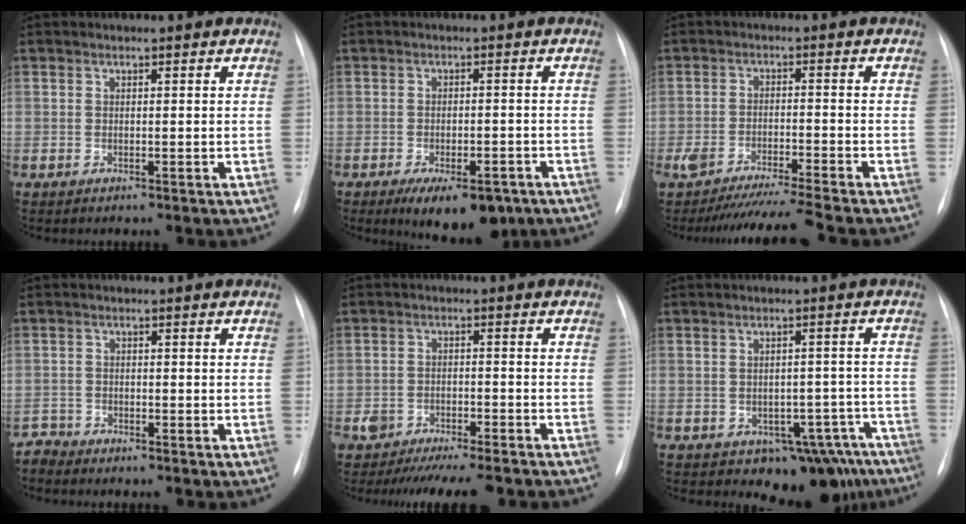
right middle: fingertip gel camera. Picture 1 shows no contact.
{"total": 9.6, "force": [-6.4, 3.7, 6.1], "torque": [-0.079, -0.005, -0.090]}
{"total": 10.6, "force": [-9.7, -1.7, 3.9], "torque": [-0.056, -0.022, -0.157]}
{"total": 1.9, "force": [-1.7, 0.0, -0.8], "torque": [0.024, -0.009, -0.036]}
{"total": 10.0, "force": [-9.0, 2.2, 3.9], "torque": [-0.043, 0.002, -0.124]}
{"total": 10.2, "force": [-7.7, 6.1, 3.0], "torque": [0.000, 0.033, -0.092]}